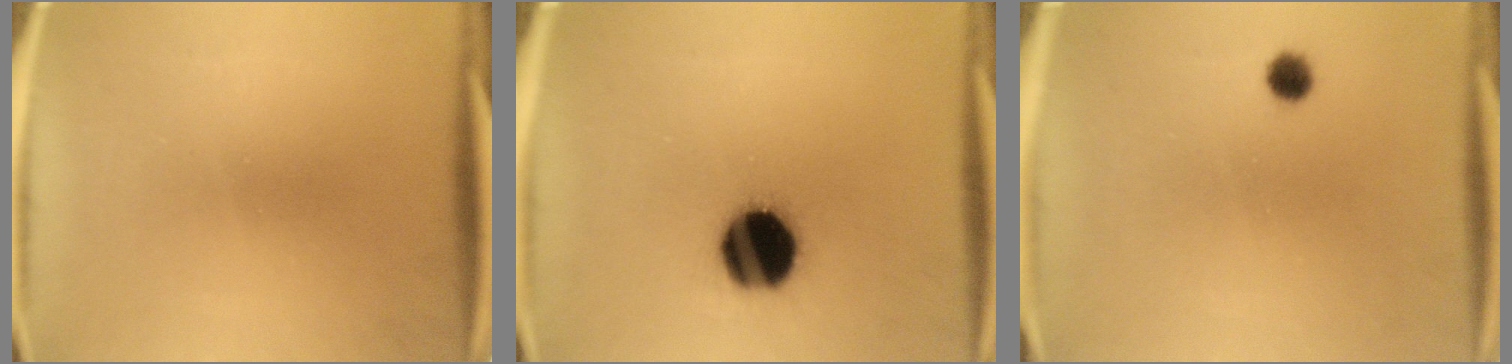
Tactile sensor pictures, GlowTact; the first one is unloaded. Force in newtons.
{"total": 17.4}
{"total": 2.4}